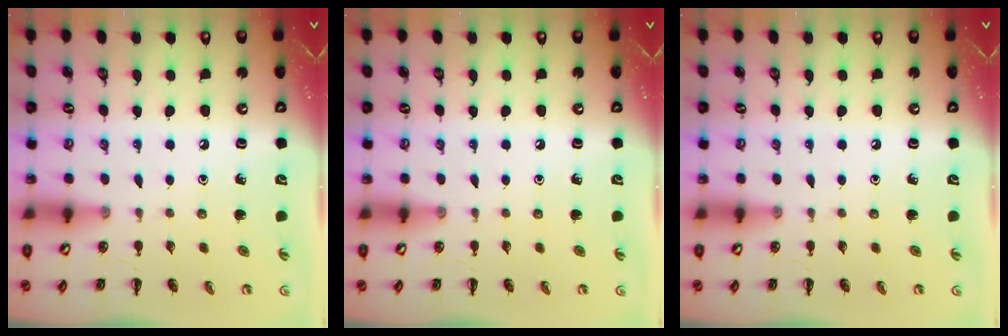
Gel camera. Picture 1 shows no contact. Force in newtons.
{"total": 0.0}
{"total": 0.0}